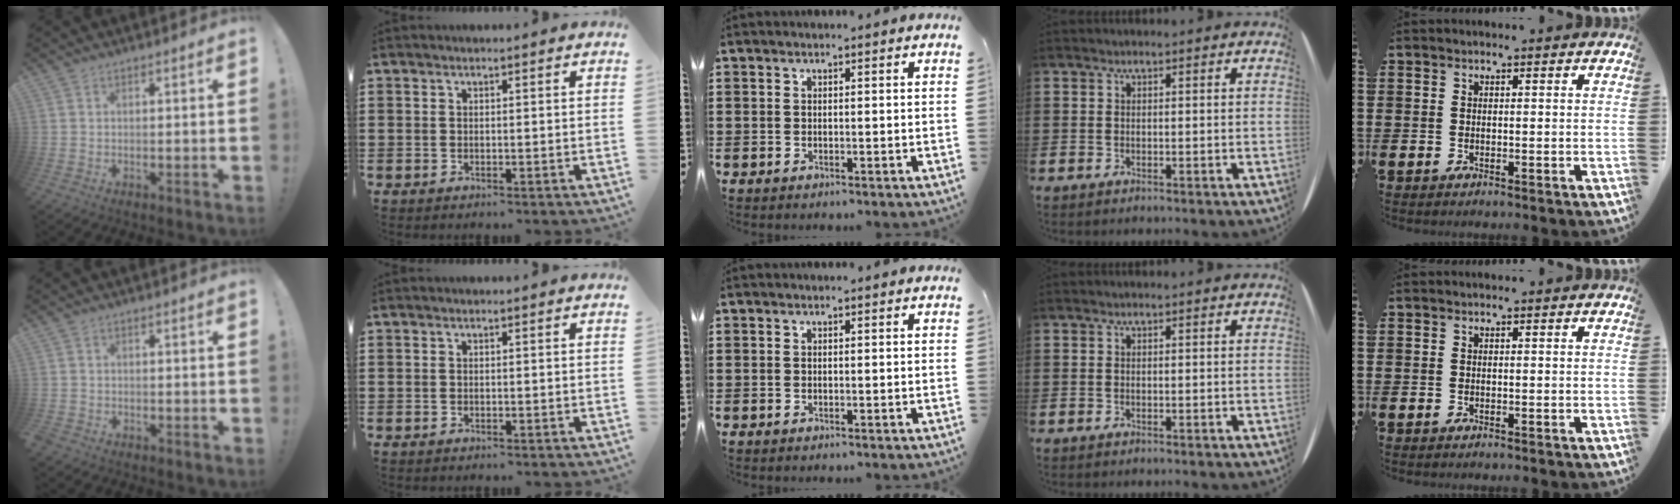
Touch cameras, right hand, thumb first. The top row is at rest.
{"thumb": {"total": 1.4, "force": [-1.1, 0.8, -0.1], "torque": [-0.002, 0.008, -0.019]}}